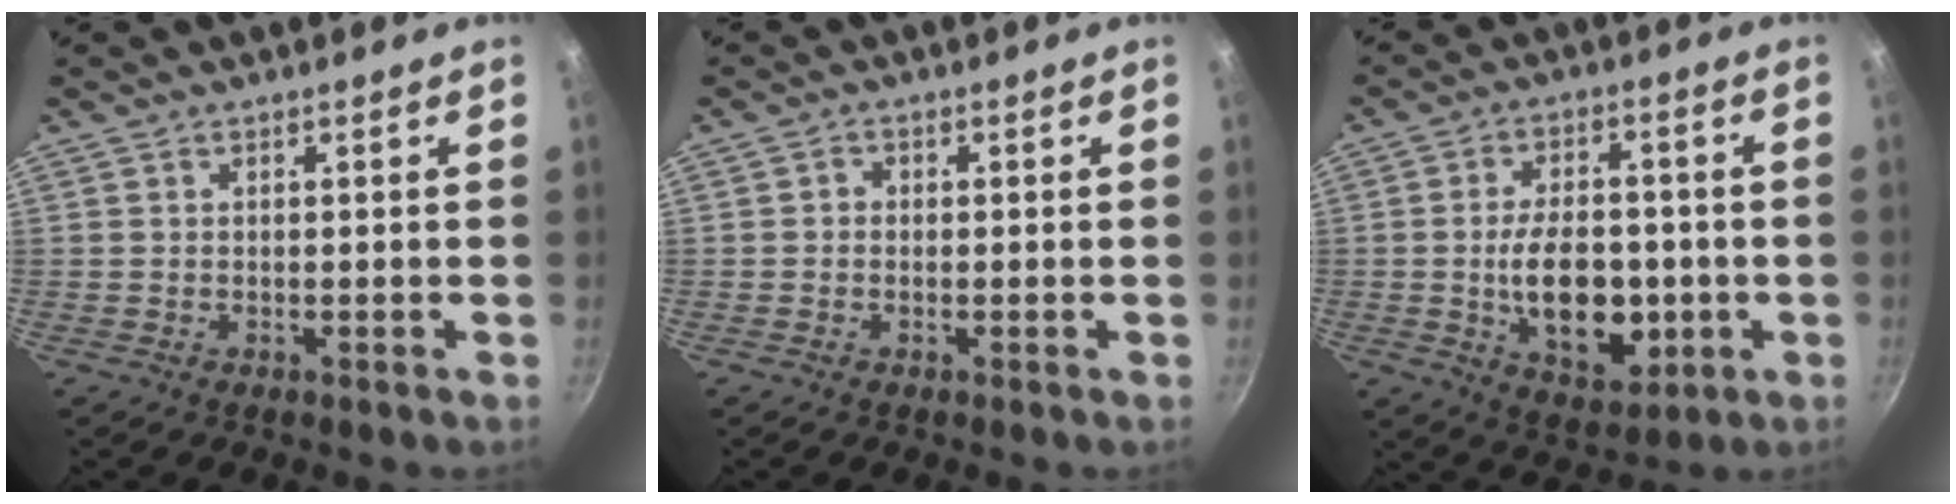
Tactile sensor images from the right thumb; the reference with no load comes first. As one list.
[{"total": 1.2, "force": [-0.3, 1.0, 0.5], "torque": [-0.005, 0.005, -0.009]}, {"total": 15.0, "force": [-2.3, 9.0, 11.7], "torque": [-0.154, 0.006, -0.026]}]